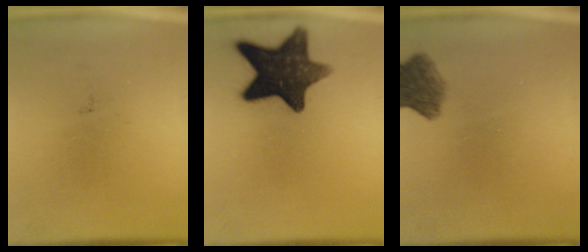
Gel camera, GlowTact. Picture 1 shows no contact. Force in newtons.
{"total": 13.9}
{"total": 6.4}